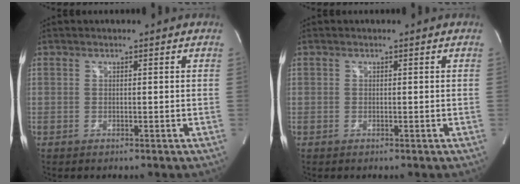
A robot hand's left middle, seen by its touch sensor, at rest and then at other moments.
{"total": 0.0}